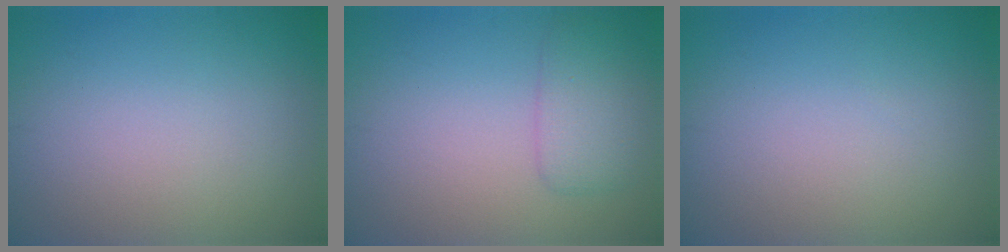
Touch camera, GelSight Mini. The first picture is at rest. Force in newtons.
{"total": 2.6, "press": 2.6, "slide": 0.0}
{"total": 0.0}